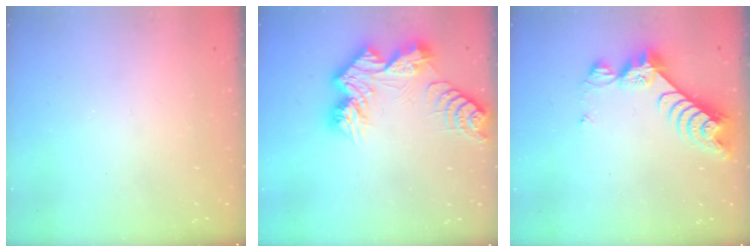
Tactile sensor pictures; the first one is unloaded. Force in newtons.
{"total": 13.3, "press": 13.3, "slide": 1.3}
{"total": 9.0, "press": 8.9, "slide": 0.9}